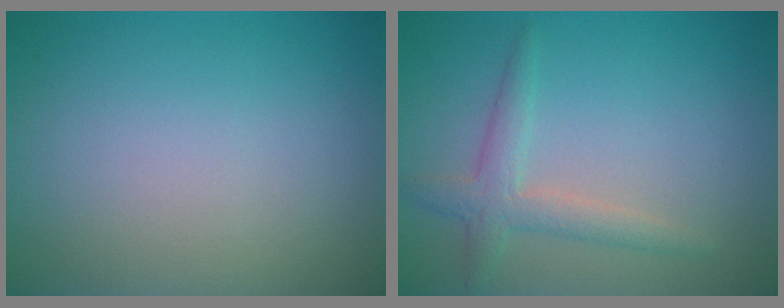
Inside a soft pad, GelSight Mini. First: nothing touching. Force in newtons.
{"total": 2.7, "press": 2.7, "slide": 0.1}